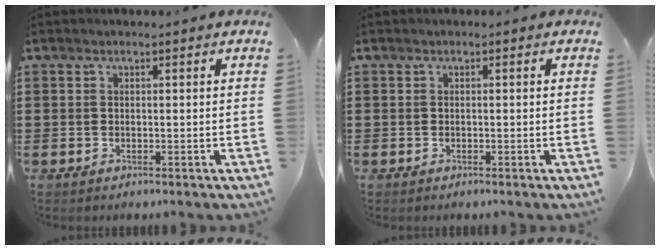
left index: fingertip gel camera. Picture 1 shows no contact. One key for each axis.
{"total": 0.0}